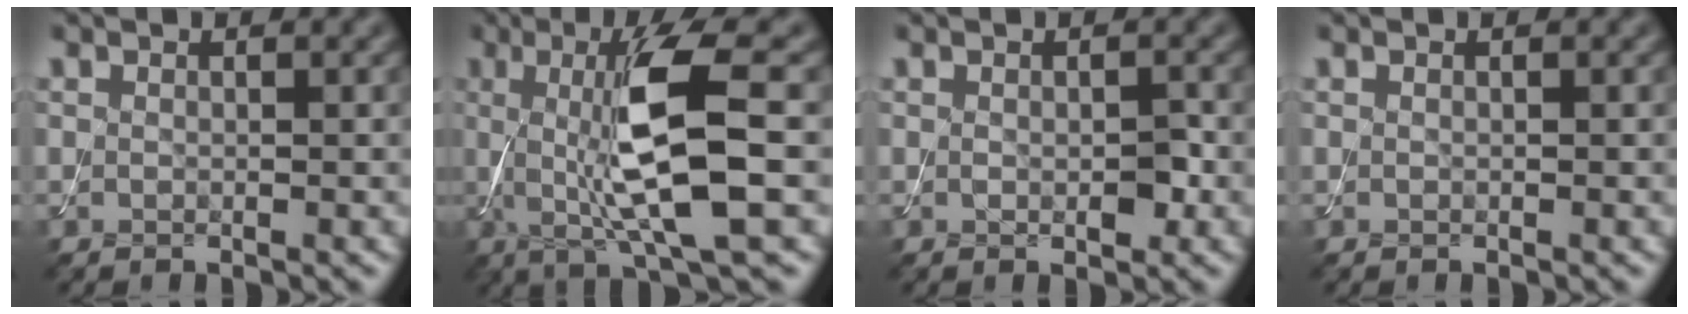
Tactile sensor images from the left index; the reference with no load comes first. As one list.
[{"total": 9.2, "force": [0.2, 1.8, 9.0], "torque": [-0.144, -0.006, 0.010]}, {"total": 1.7, "force": [-0.1, 0.9, 1.5], "torque": [-0.022, -0.003, -0.001]}, {"total": 0.0}]